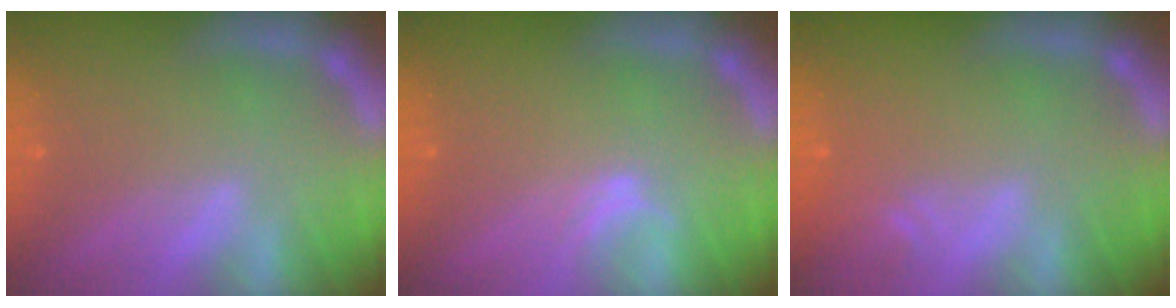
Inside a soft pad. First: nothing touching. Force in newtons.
{"total": 1.0}
{"total": 1.9}